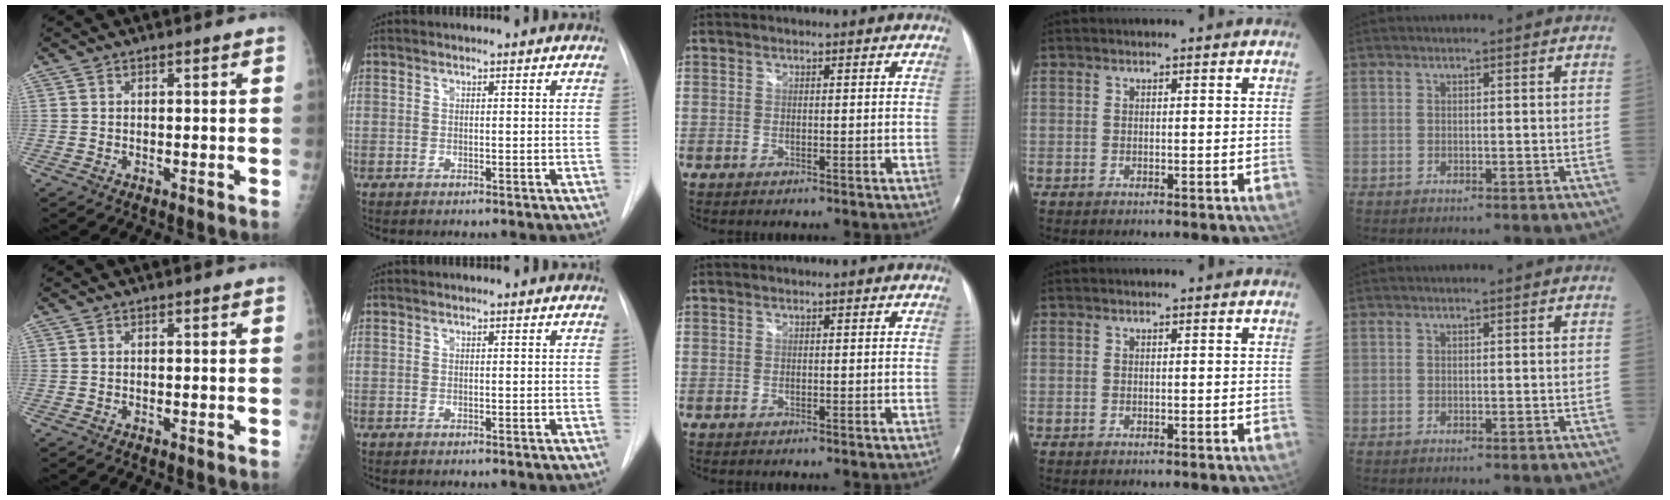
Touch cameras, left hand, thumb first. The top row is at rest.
{}